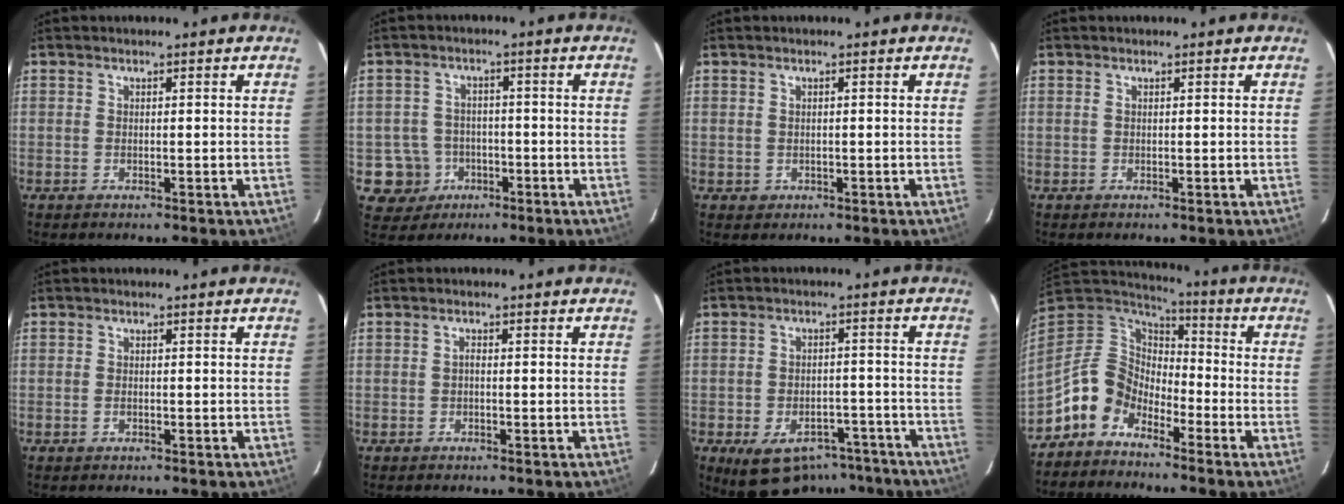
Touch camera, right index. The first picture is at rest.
{"total": 6.6, "force": [-2.4, 6.1, 0.6], "torque": [-0.029, 0.024, -0.031]}
{"total": 1.3, "force": [-0.2, 1.2, 0.2], "torque": [-0.001, 0.001, 0.001]}
{"total": 0.0}
{"total": 1.0, "force": [-0.4, 0.6, 0.6], "torque": [-0.014, 0.000, -0.009]}
{"total": 0.6, "force": [-0.3, 0.3, 0.4], "torque": [-0.007, 0.005, -0.007]}
{"total": 13.3, "force": [-9.0, 7.8, 5.8], "torque": [-0.119, 0.017, -0.104]}
{"total": 10.3, "force": [-7.2, 6.7, 3.3], "torque": [-0.074, 0.029, -0.146]}